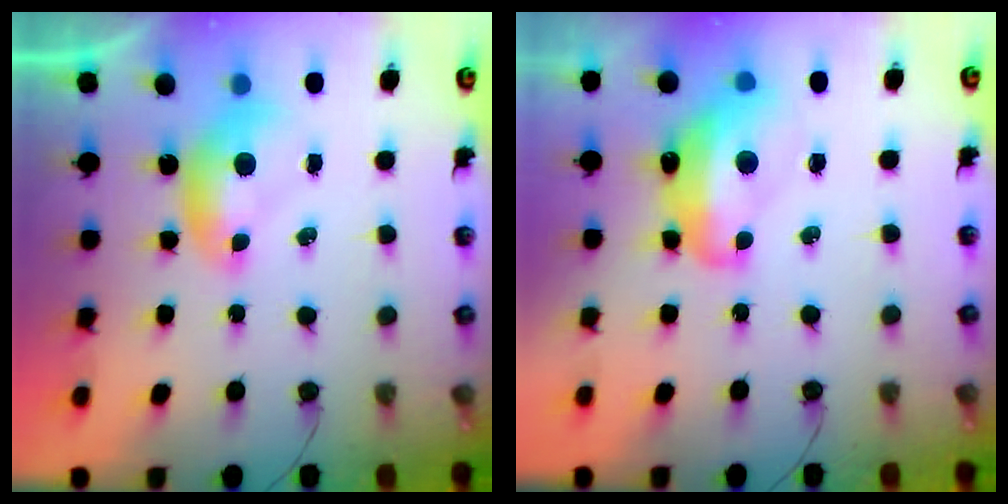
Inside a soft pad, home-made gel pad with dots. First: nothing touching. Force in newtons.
{"total": 7.3, "press": 7.2, "slide": 1.2}